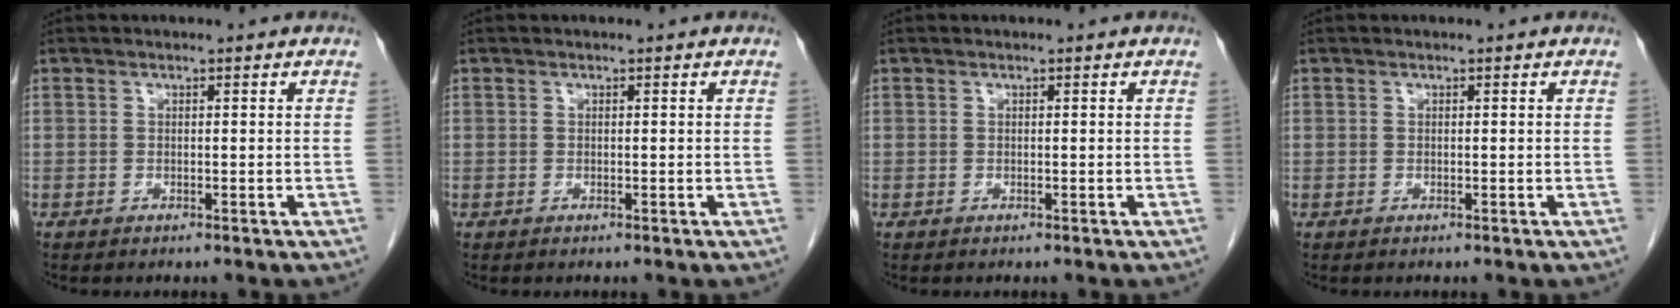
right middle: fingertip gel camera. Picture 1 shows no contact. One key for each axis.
{"total": 0.0}
{"total": 0.0}
{"total": 0.0}